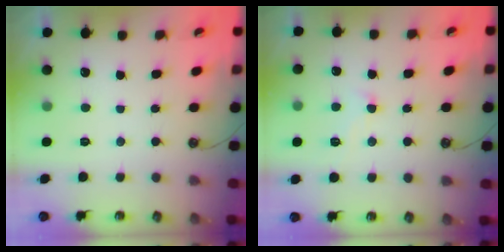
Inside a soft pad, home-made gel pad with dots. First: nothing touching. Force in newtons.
{"total": 0.7, "press": 0.3, "slide": 0.7}